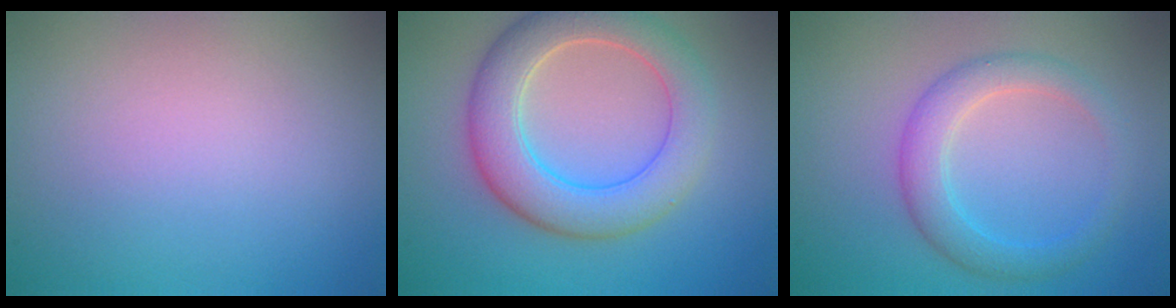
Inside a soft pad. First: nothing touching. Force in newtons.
{"total": 6.5, "press": 6.5, "slide": 0.3}
{"total": 3.4, "press": 3.4, "slide": 0.1}